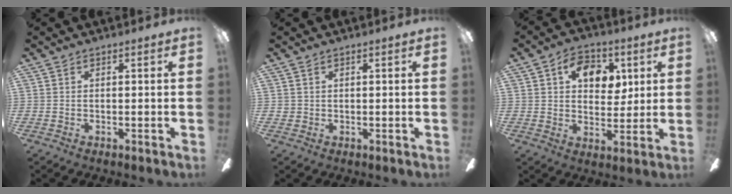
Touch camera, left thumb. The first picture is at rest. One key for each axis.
{"total": 1.1, "fx": 0.6, "fy": 0.9, "fz": 0.1, "tx": -0.003, "ty": 0.001, "tz": 0.010}
{"total": 10.1, "fx": 4.0, "fy": 7.2, "fz": 5.9, "tx": -0.073, "ty": 0.003, "tz": 0.067}